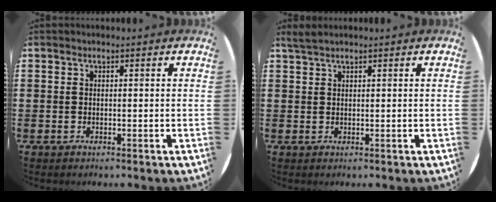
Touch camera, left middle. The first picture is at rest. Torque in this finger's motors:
{"motor_torque": [0.27, -0.23, 0.01, 0.03]}